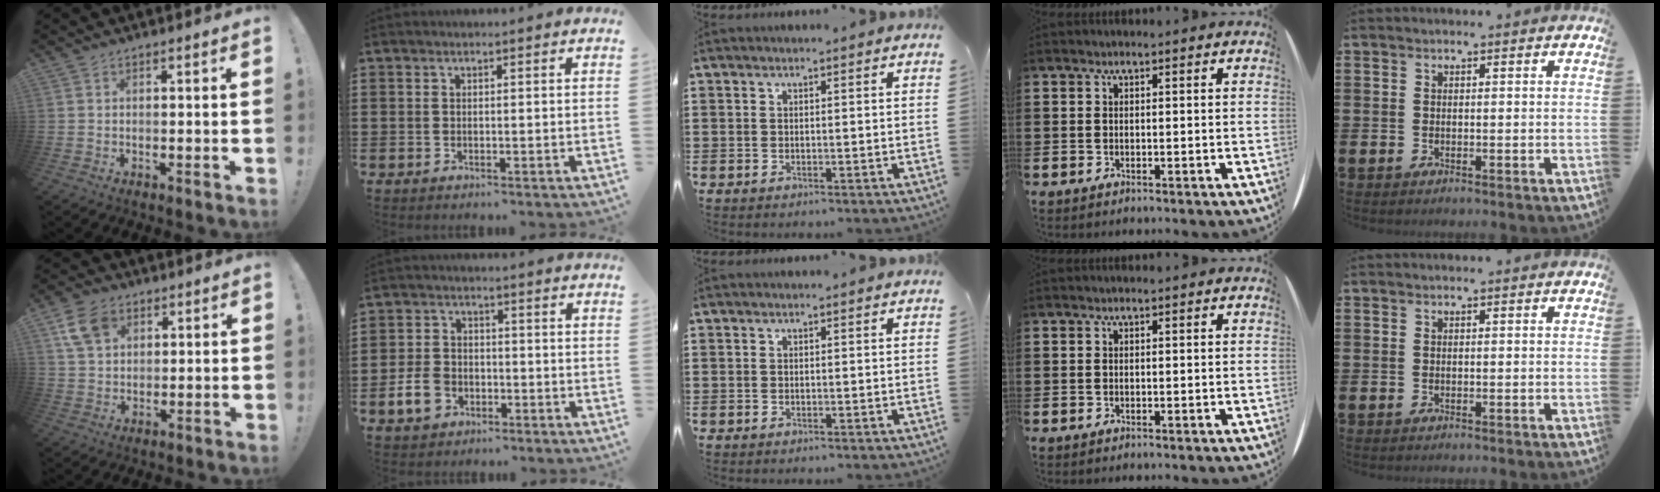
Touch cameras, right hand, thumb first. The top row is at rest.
{"thumb": {"total": 10.1, "force": [4.8, 7.3, 5.1], "torque": [-0.090, -0.010, 0.094]}, "index": {"total": 5.6, "force": [-2.4, 4.1, 3.1], "torque": [-0.085, -0.002, -0.050]}}